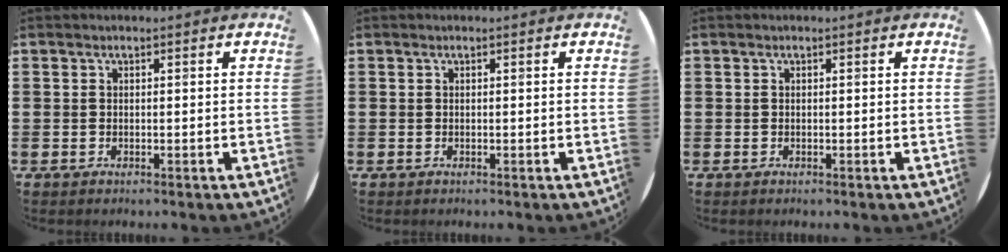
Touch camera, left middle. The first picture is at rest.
{"total": 0.0}
{"total": 0.0}